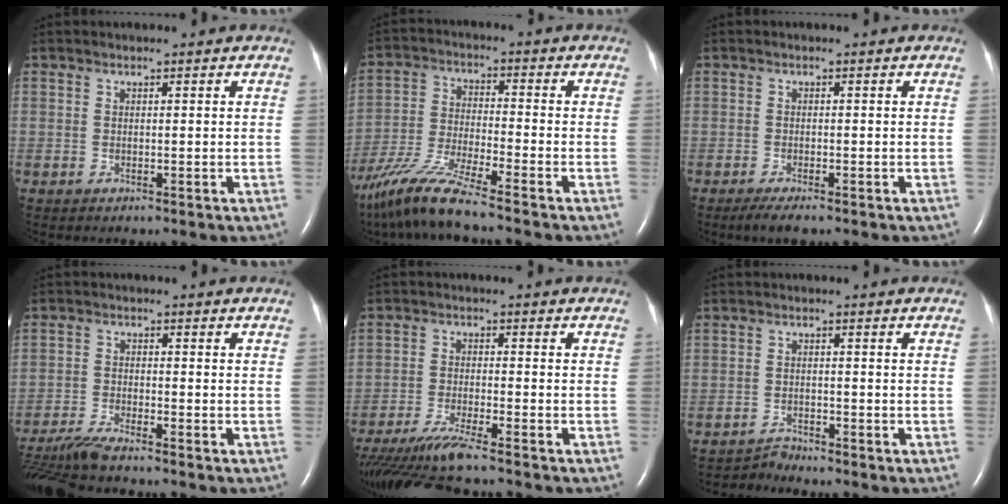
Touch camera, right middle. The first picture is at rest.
{"total": 10.6, "force": [-8.7, -0.6, 6.0], "torque": [-0.126, -0.029, -0.168]}
{"total": 2.7, "force": [-1.9, 0.4, 1.8], "torque": [-0.038, -0.008, -0.034]}
{"total": 7.2, "force": [-6.5, -0.4, 3.0], "torque": [-0.056, -0.024, -0.119]}
{"total": 10.7, "force": [-9.3, -0.4, 5.3], "torque": [-0.097, -0.030, -0.161]}
{"total": 2.2, "force": [-2.0, -0.3, -1.0], "torque": [0.021, -0.014, -0.033]}